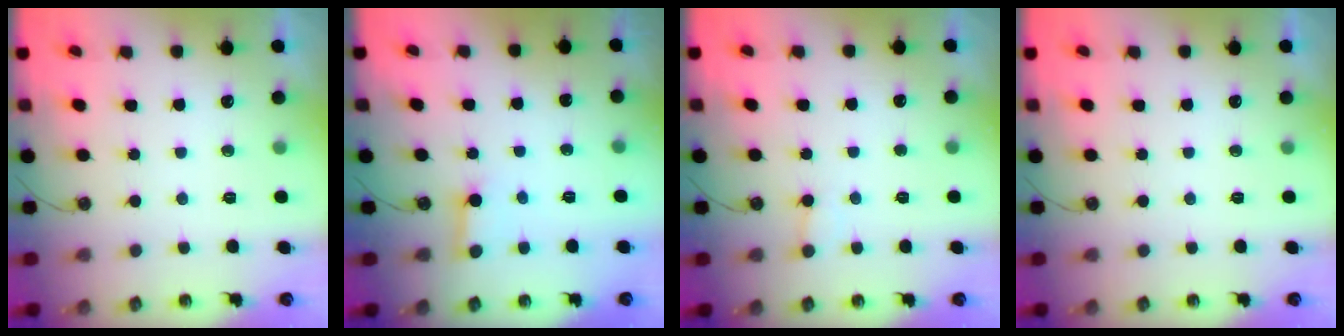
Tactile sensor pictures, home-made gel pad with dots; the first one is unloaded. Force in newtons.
{"total": 3.0, "press": 3.0, "slide": 0.4}
{"total": 3.3, "press": 3.3, "slide": 0.4}
{"total": 0.0}